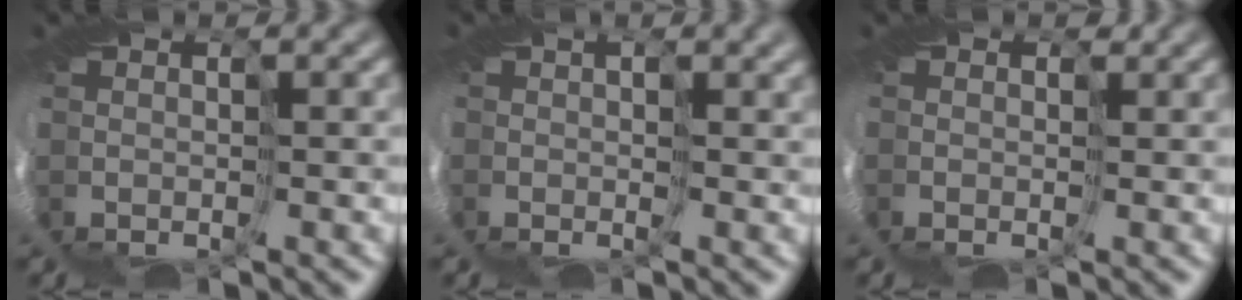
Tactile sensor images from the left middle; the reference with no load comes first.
{"total": 2.7, "force": [1.3, 1.6, 1.7], "torque": [-0.037, 0.013, 0.010]}
{"total": 1.7, "force": [0.7, 1.5, 0.6], "torque": [-0.015, 0.010, -0.004]}